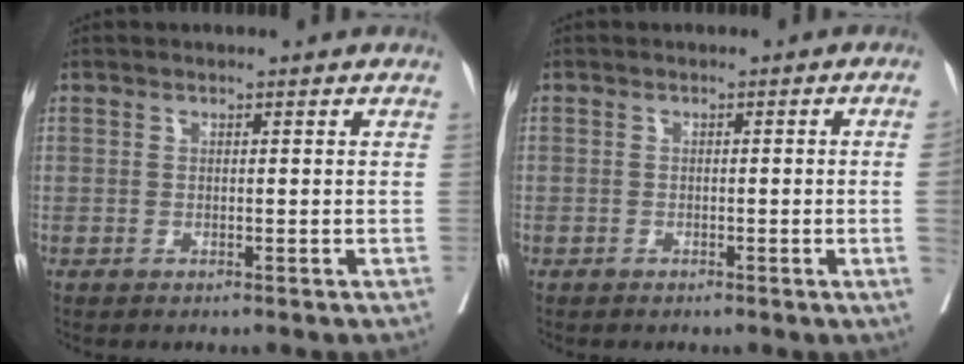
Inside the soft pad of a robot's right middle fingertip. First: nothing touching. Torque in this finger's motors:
{"motor_torque": [0.23, -0.48, -0.79, -0.21]}